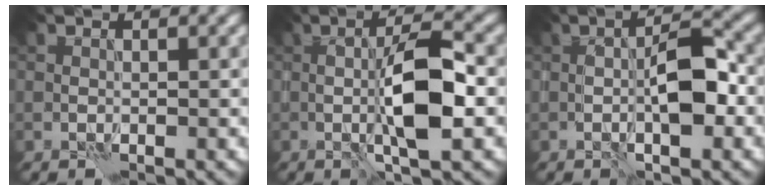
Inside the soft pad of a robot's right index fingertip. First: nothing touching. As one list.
[{"total": 5.5, "force": [0.3, 0.9, 5.4], "torque": [-0.114, -0.003, -0.001]}, {"total": 3.6, "force": [-0.1, 0.8, 3.5], "torque": [-0.081, 0.000, -0.009]}]